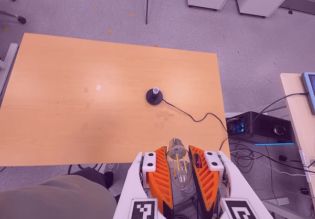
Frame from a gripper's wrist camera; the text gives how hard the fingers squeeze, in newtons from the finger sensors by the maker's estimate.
{"total": 18.5, "left": 19.8, "right": 17.3}